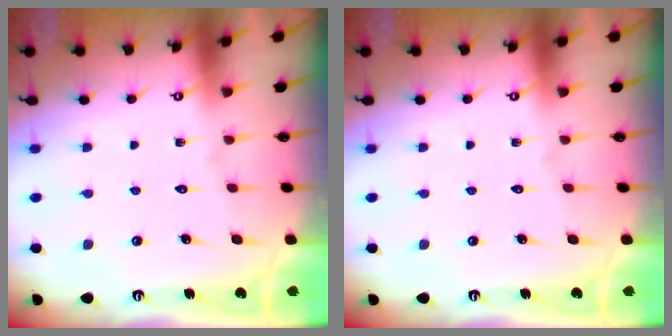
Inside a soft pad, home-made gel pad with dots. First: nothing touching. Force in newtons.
{"total": 0.0}